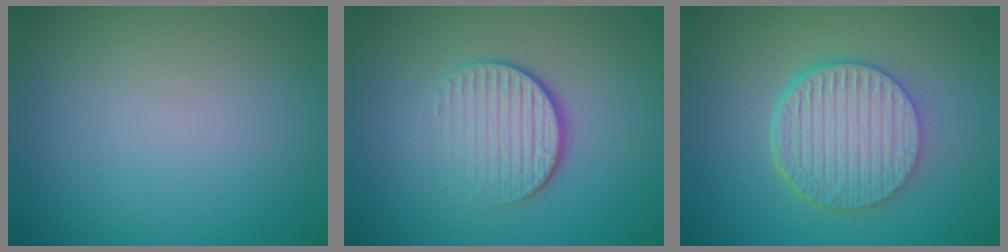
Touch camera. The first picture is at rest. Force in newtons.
{"total": 4.1, "press": 2.6, "slide": 3.2}
{"total": 6.4, "press": 4.6, "slide": 4.5}